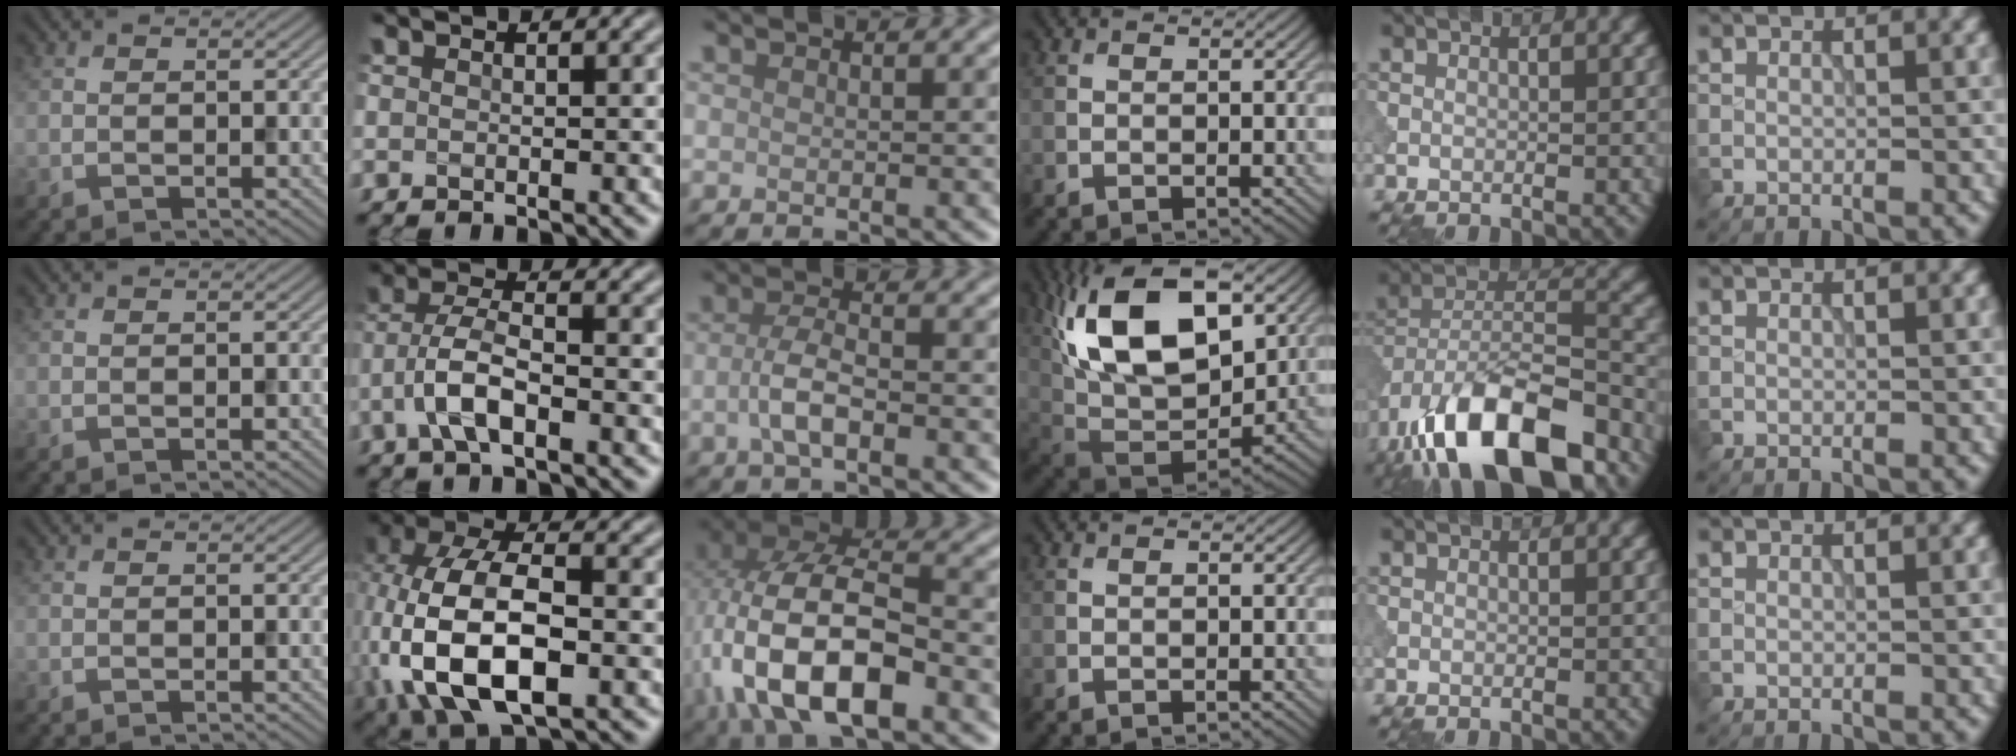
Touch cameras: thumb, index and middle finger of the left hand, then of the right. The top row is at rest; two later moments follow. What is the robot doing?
{"motion": "insert", "object": "peg toy"}